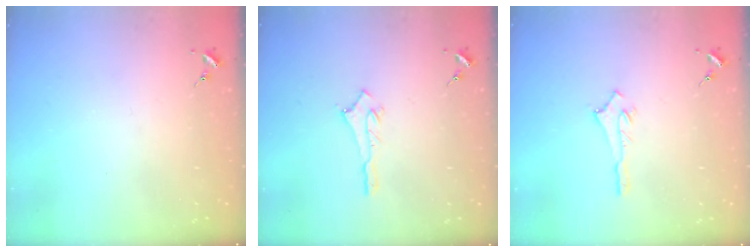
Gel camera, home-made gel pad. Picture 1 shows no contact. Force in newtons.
{"total": 2.8, "press": 2.8, "slide": 0.2}
{"total": 2.6, "press": 2.5, "slide": 0.4}